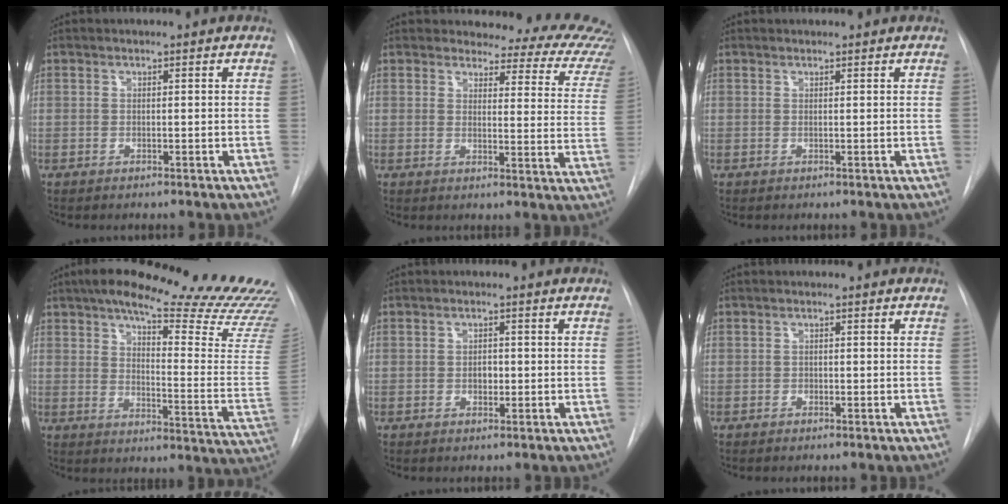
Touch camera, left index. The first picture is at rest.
{"total": 16.1, "force": [15.2, 4.2, 3.4], "torque": [0.001, -0.082, 0.133]}
{"total": 0.6, "force": [0.6, 0.1, 0.0], "torque": [-0.002, 0.011, 0.011]}
{"total": 30.3, "force": [26.2, 3.2, 14.8], "torque": [-0.179, -0.102, 0.317]}
{"total": 1.6, "force": [-0.2, 1.1, 1.1], "torque": [-0.015, 0.003, -0.003]}
{"total": 0.5, "force": [-0.3, 0.4, 0.1], "torque": [0.003, 0.003, -0.009]}